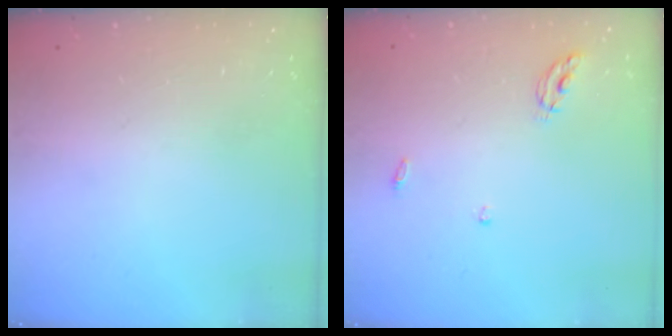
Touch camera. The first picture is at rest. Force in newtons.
{"total": 5.2, "press": 5.2, "slide": 0.4}